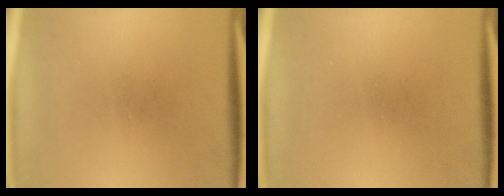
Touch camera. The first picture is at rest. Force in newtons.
{"total": 0.0}